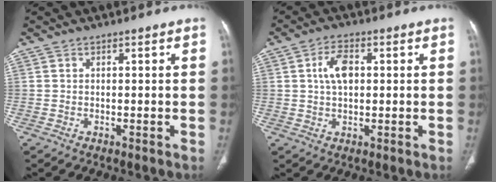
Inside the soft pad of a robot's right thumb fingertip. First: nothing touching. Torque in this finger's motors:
{"motor_torque": [0.19, 0.18, 0.53, 0.17, 0.02]}